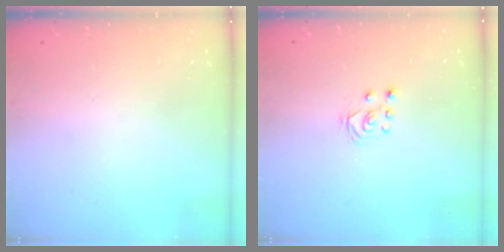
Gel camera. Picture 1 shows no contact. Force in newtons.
{"total": 3.1, "press": 3.1, "slide": 0.2}